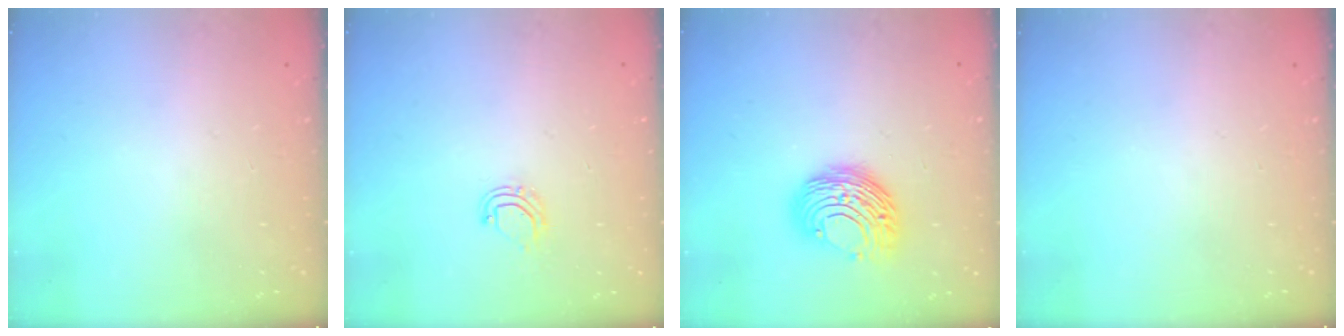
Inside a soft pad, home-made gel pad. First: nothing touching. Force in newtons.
{"total": 6.4, "press": 6.4, "slide": 0.4}
{"total": 11.0, "press": 11.0, "slide": 0.4}
{"total": 0.0}